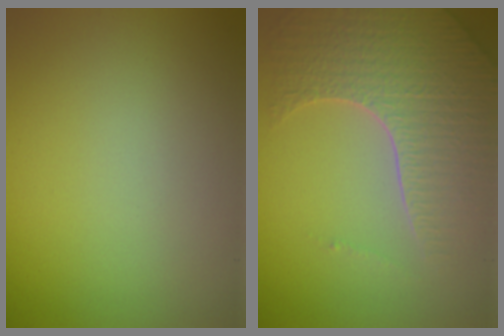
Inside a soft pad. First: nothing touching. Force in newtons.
{"total": 7.1, "press": 5.3, "slide": 4.6}